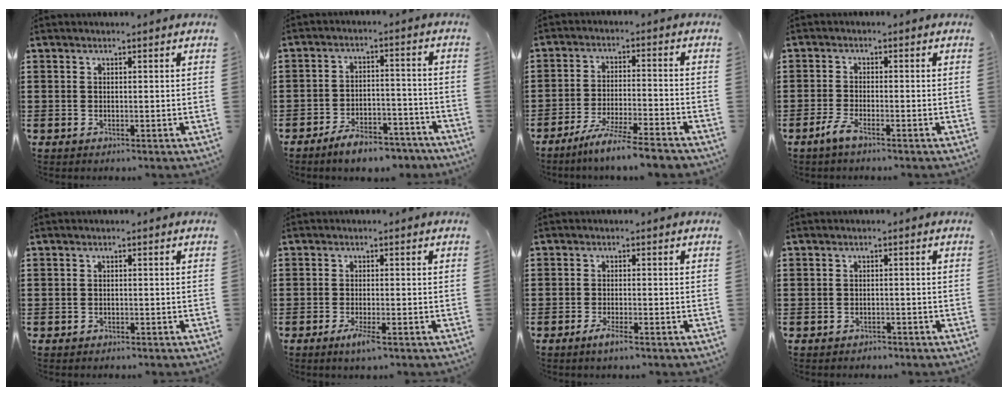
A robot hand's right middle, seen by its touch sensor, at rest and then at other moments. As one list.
[{"total": 6.3, "force": [-5.7, 1.2, 2.3], "torque": [-0.039, 0.009, -0.108]}, {"total": 6.7, "force": [-5.9, -0.5, 3.1], "torque": [-0.065, -0.017, -0.114]}, {"total": 2.7, "force": [-1.8, 0.3, 2.1], "torque": [-0.056, -0.008, -0.038]}, {"total": 0.7, "force": [-0.6, 0.3, 0.1], "torque": [-0.004, 0.000, -0.013]}, {"total": 2.8, "force": [-1.5, 0.3, 2.4], "torque": [-0.053, -0.010, -0.029]}, {"total": 2.2, "force": [-1.4, 0.2, 1.7], "torque": [-0.036, -0.005, -0.028]}, {"total": 1.1, "force": [-1.0, 0.3, 0.0], "torque": [-0.004, 0.002, -0.023]}]